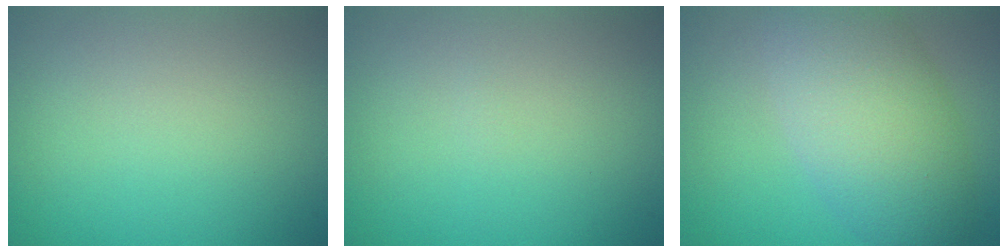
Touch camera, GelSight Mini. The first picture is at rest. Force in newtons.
{"total": 0.0}
{"total": 7.3, "press": 7.3, "slide": 0.4}